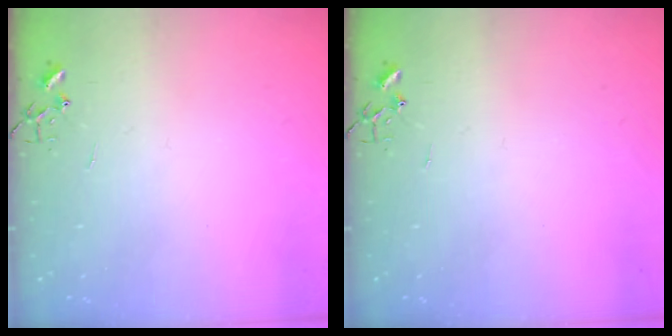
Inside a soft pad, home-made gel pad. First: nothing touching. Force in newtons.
{"total": 0.0}